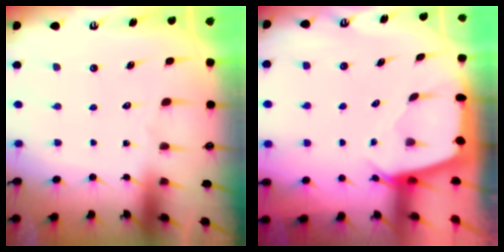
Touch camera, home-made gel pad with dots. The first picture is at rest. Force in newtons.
{"total": 2.5, "press": 2.5, "slide": 0.3}